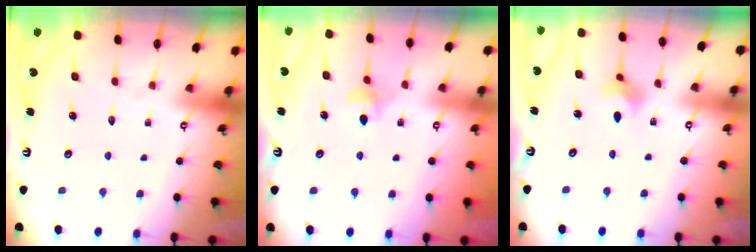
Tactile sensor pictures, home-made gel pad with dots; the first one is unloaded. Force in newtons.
{"total": 4.9, "press": 4.8, "slide": 0.9}
{"total": 2.8, "press": 2.7, "slide": 0.6}